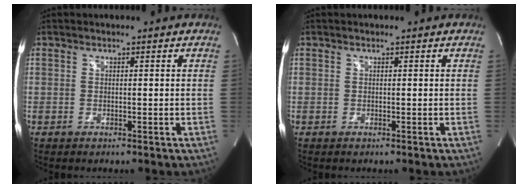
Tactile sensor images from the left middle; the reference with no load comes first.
{"total": 0.0}